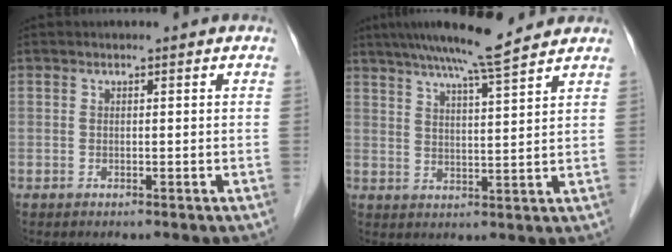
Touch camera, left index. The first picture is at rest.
{"total": 10.1, "force": [8.6, -0.4, 5.2], "torque": [-0.088, 0.016, 0.132]}